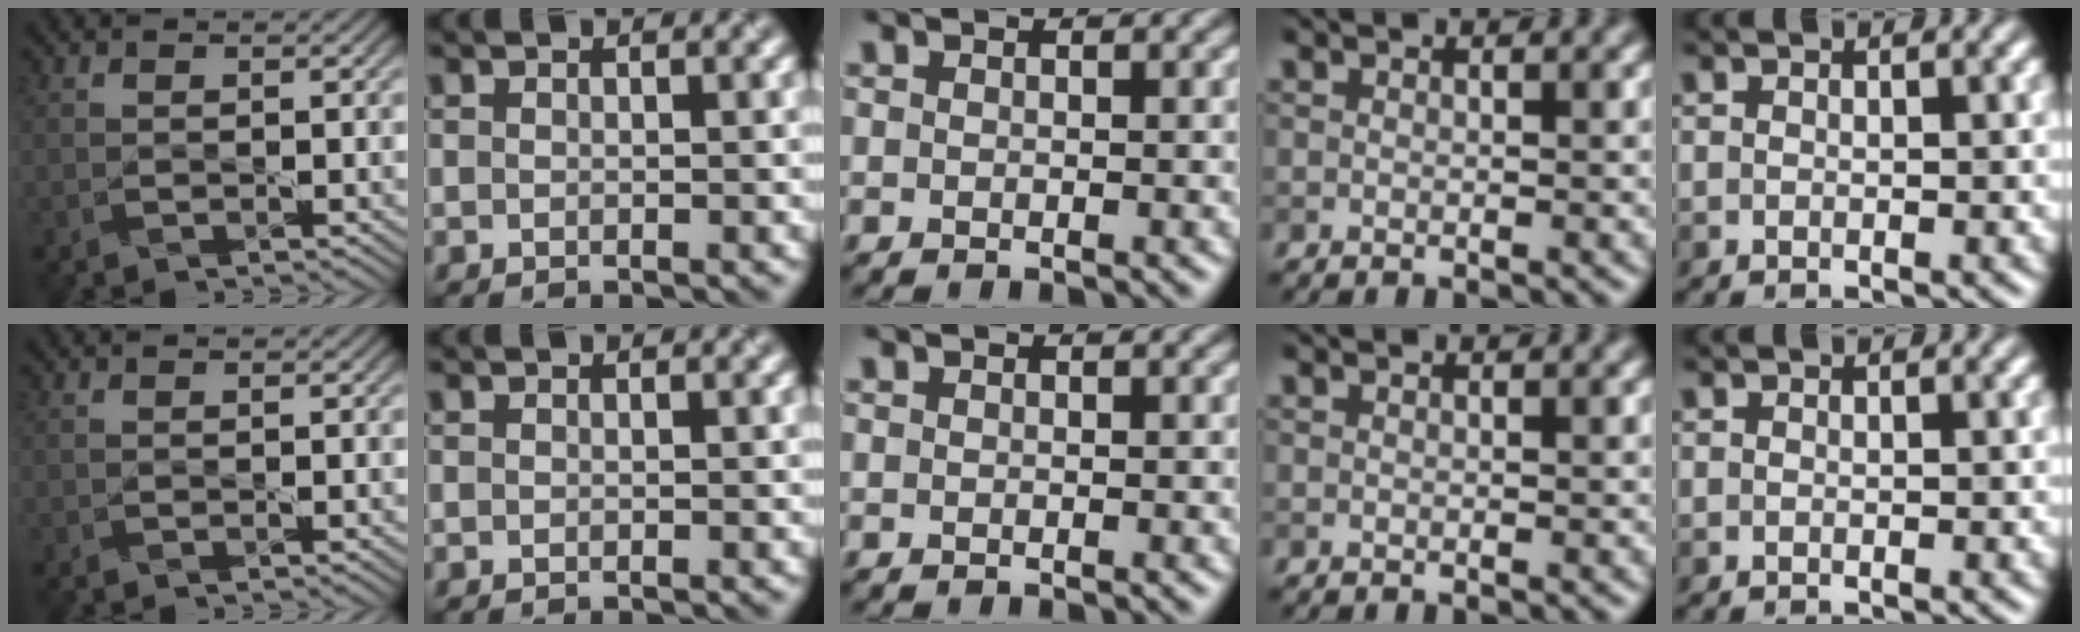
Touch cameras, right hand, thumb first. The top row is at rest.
{}